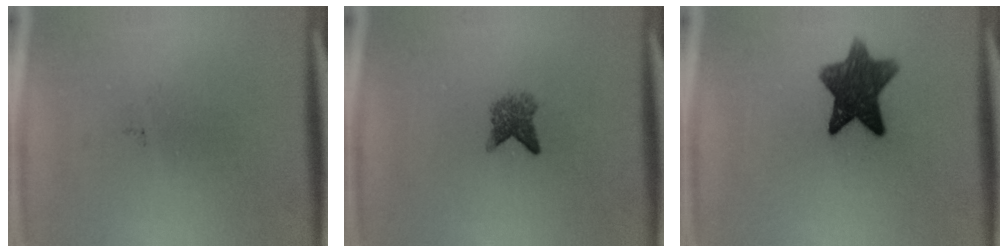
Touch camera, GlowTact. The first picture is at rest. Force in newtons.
{"total": 2.7}
{"total": 9.8}